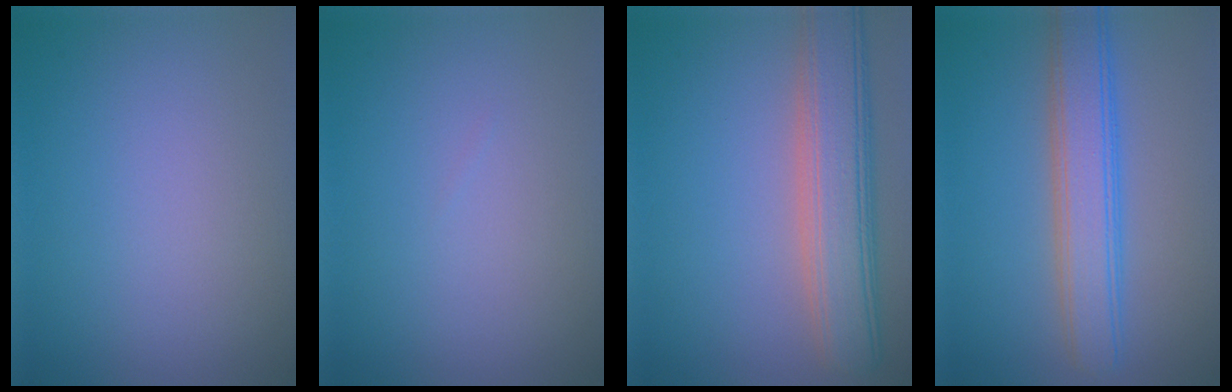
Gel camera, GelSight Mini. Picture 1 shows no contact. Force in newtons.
{"total": 0.0}
{"total": 7.4, "press": 7.3, "slide": 0.7}
{"total": 5.5, "press": 5.5, "slide": 0.3}